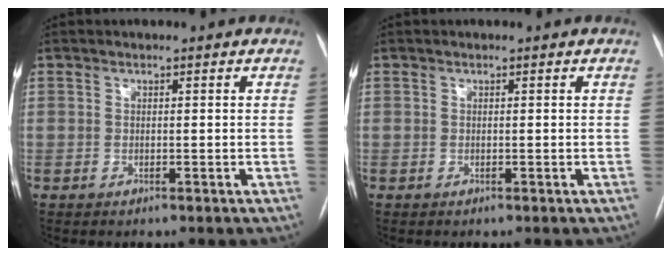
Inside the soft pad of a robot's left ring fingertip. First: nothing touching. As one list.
[{"total": 0.0}]